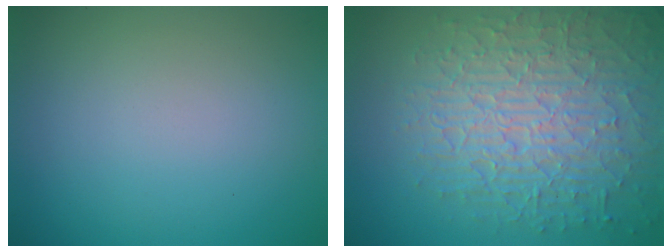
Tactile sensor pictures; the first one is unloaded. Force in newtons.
{"total": 9.1, "press": 6.3, "slide": 6.6}